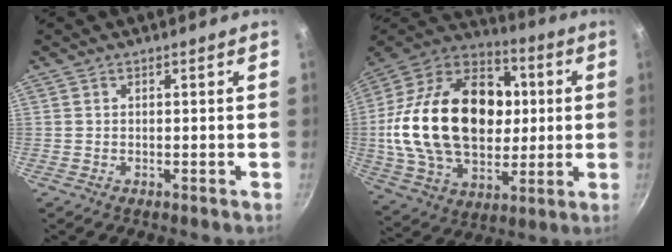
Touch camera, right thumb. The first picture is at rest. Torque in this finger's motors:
{"motor_torque": [-1.03, 2.56, 2.18, -0.59, 0.59]}